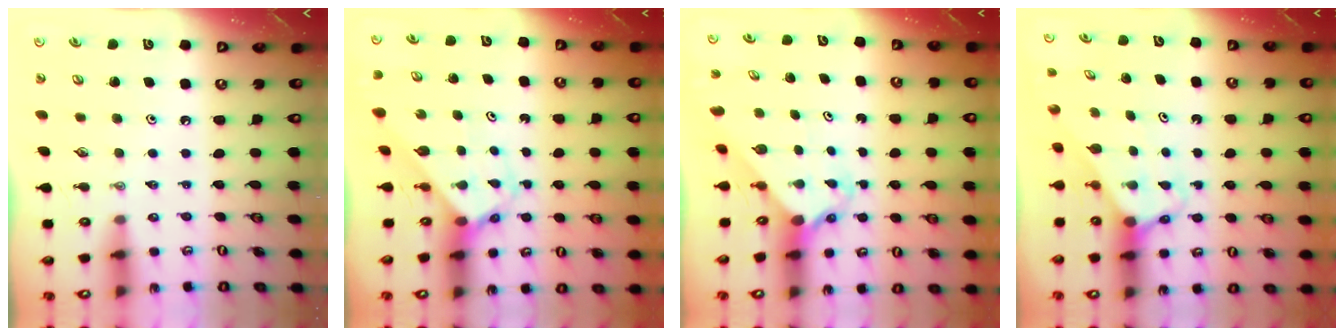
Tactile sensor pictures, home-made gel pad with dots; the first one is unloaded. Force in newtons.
{"total": 2.6, "press": 2.6, "slide": 0.2}
{"total": 2.5, "press": 2.5, "slide": 0.3}
{"total": 2.6, "press": 2.6, "slide": 0.1}